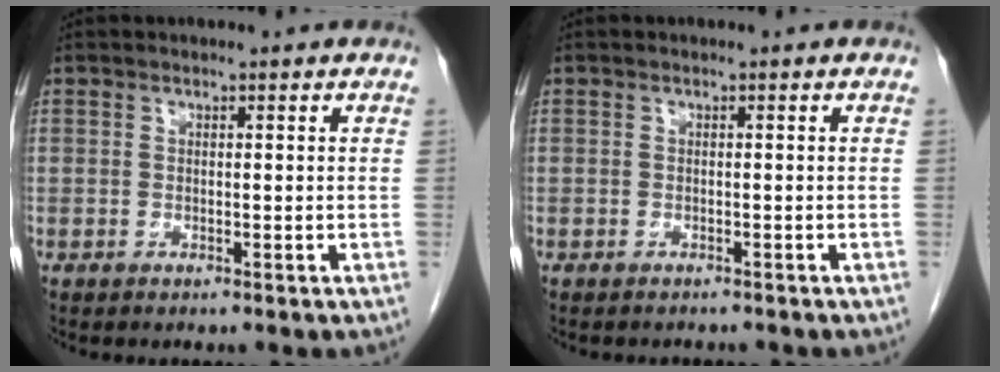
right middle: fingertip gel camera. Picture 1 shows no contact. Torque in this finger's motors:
{"motor_torque": [-0.40, -0.16, -0.06, -0.02]}